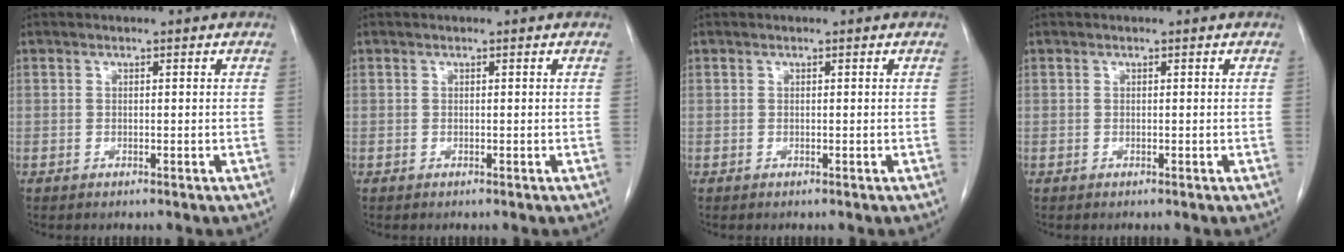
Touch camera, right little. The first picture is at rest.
{"total": 0.0}
{"total": 0.0}
{"total": 0.0}